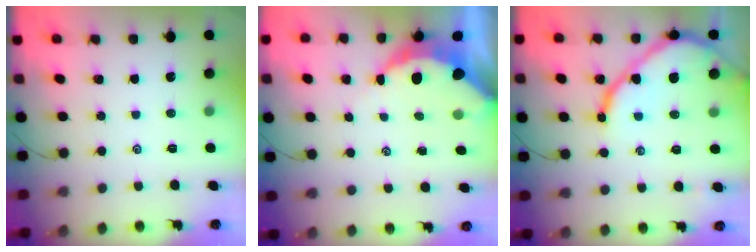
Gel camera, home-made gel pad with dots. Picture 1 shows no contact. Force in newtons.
{"total": 8.4, "press": 8.3, "slide": 1.0}
{"total": 12.4, "press": 12.4, "slide": 1.3}